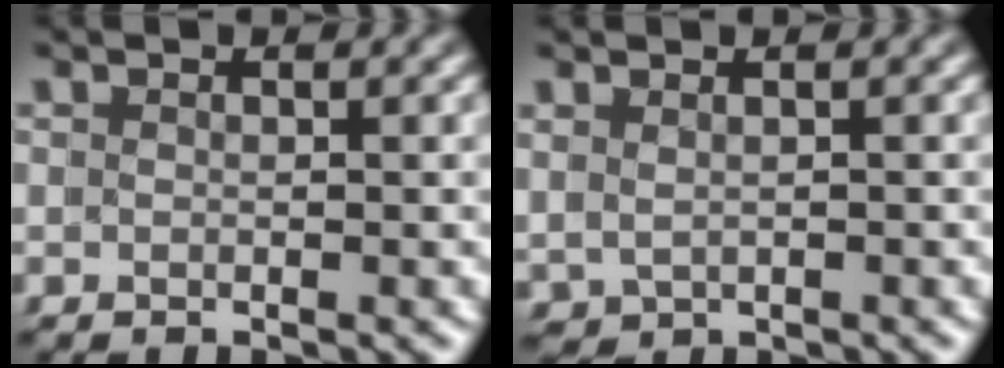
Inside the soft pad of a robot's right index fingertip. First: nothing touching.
{"total": 0.6, "force": [0.0, 0.5, 0.3], "torque": [0.001, -0.012, 0.016]}